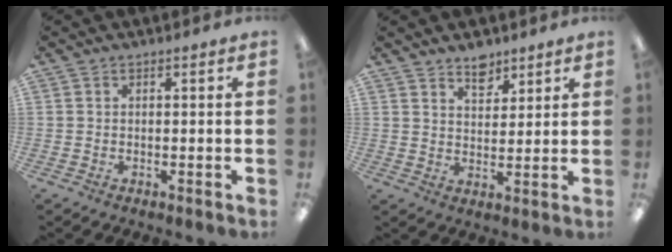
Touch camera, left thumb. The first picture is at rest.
{"total": 5.7, "force": [4.7, 2.8, 1.6], "torque": [-0.013, -0.029, 0.083]}